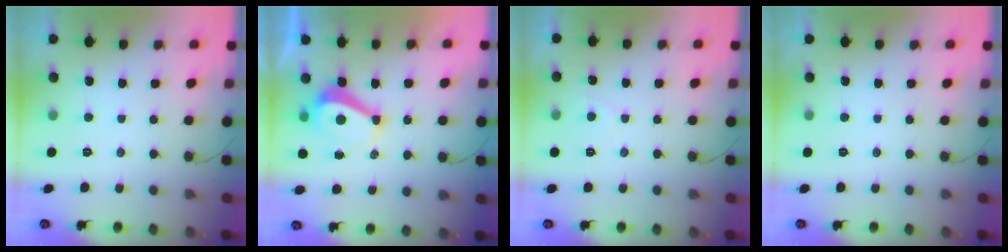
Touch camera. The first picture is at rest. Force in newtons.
{"total": 7.7, "press": 7.6, "slide": 0.9}
{"total": 1.6, "press": 1.6, "slide": 0.2}
{"total": 0.0}